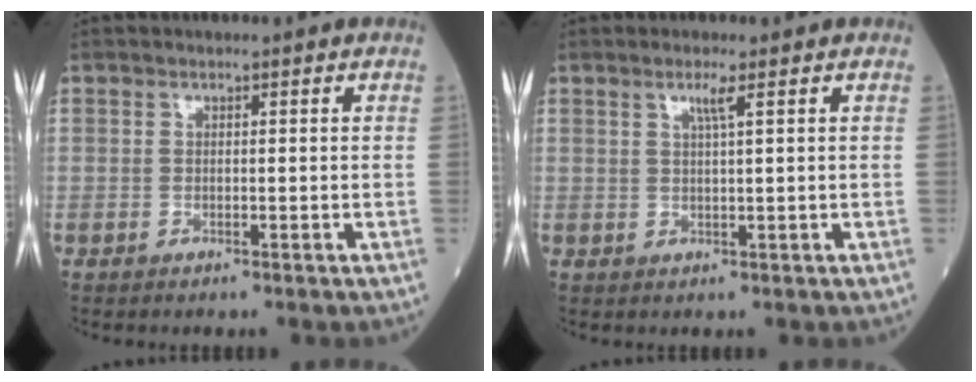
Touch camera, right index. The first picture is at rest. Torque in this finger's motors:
{"motor_torque": [0.31, 0.14, 0.17, 0.04]}